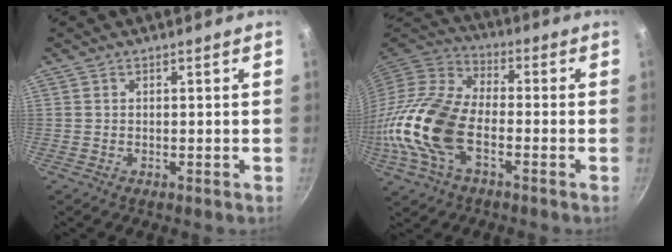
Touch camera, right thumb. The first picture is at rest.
{"total": 17.8, "force": [-4.8, 9.7, 14.1], "torque": [-0.279, 0.031, -0.111]}